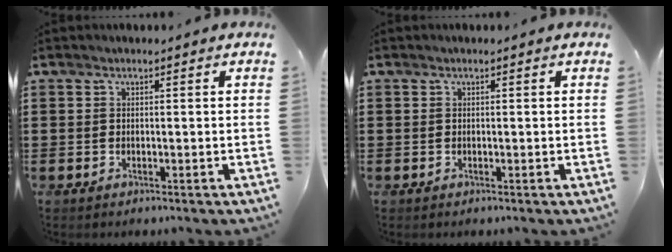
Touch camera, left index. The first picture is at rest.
{"total": 0.0}